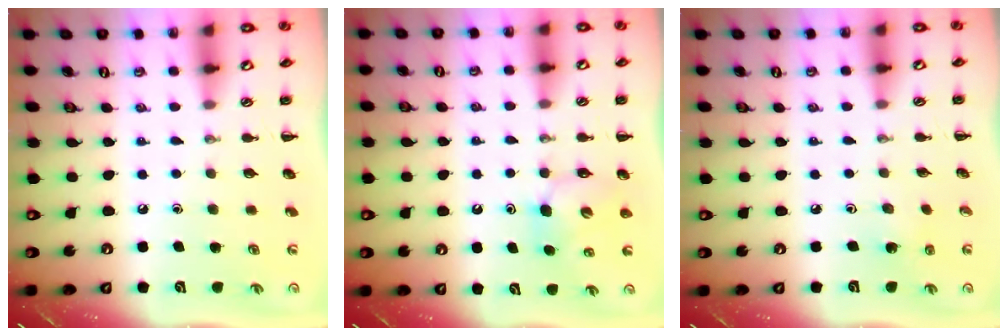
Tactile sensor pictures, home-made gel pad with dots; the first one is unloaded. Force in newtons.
{"total": 5.1, "press": 5.0, "slide": 1.0}
{"total": 1.9, "press": 1.8, "slide": 0.7}